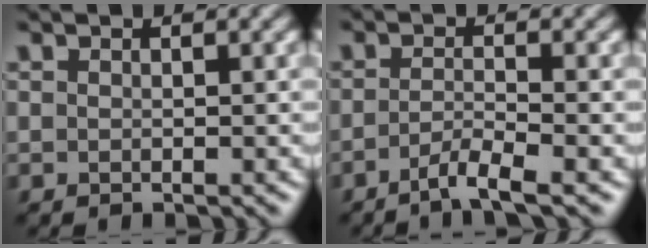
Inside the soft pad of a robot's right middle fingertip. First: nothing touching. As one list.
[{"total": 2.6, "force": [-1.6, 0.3, 2.0], "torque": [-0.034, -0.001, -0.042]}]